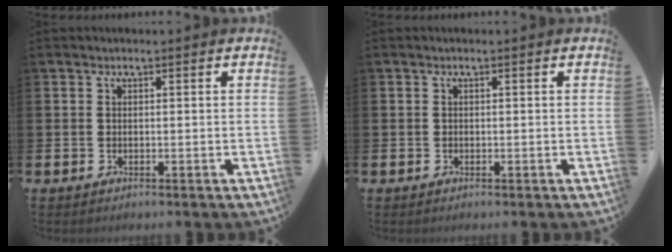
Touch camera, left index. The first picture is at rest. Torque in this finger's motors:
{"motor_torque": [0.05, 0.02, -0.01, 0.01]}